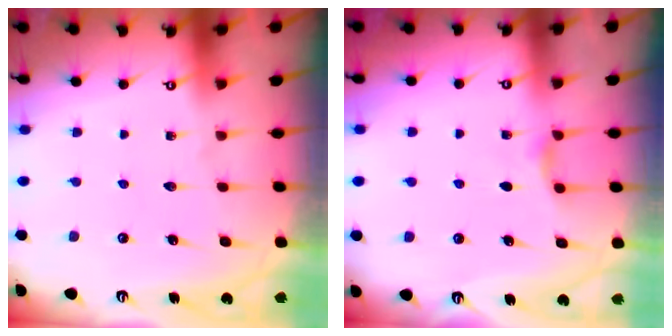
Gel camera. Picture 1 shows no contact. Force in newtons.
{"total": 2.6, "press": 2.5, "slide": 0.4}